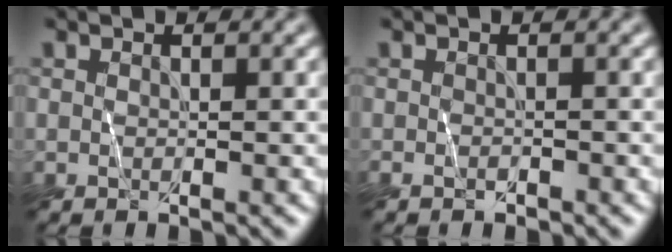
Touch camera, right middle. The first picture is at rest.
{"total": 0.8, "force": [-0.7, 0.2, 0.3], "torque": [-0.007, 0.000, -0.012]}